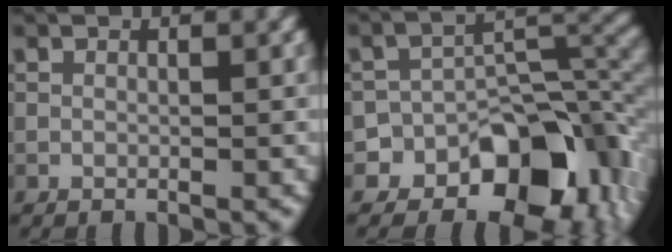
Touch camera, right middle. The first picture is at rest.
{"total": 11.4, "force": [-6.6, 7.2, 6.0], "torque": [-0.067, 0.003, -0.108]}